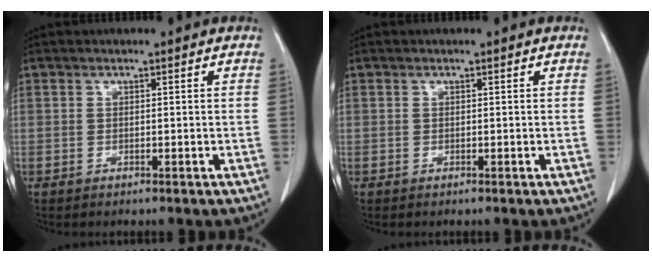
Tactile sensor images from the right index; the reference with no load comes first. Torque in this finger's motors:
{"motor_torque": [0.00, 0.00, 0.00, 0.00]}